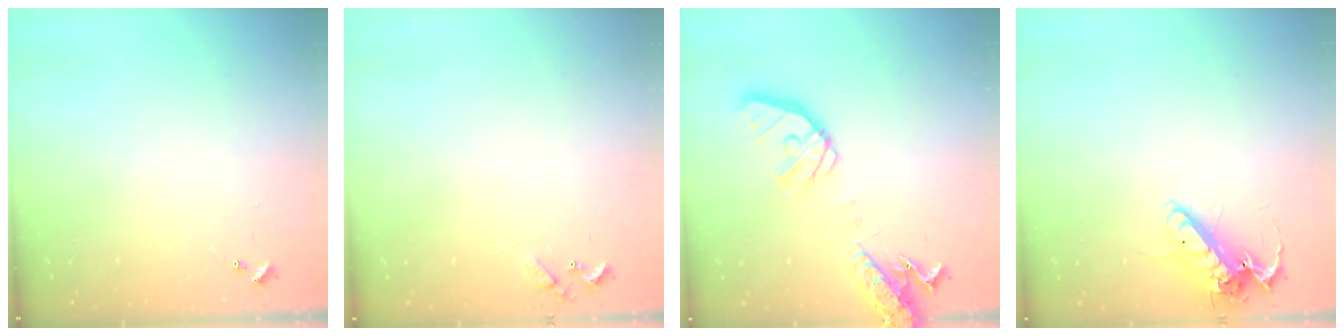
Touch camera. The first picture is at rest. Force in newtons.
{"total": 5.5, "press": 5.5, "slide": 0.4}
{"total": 17.8, "press": 17.5, "slide": 3.0}
{"total": 14.3, "press": 14.2, "slide": 1.9}